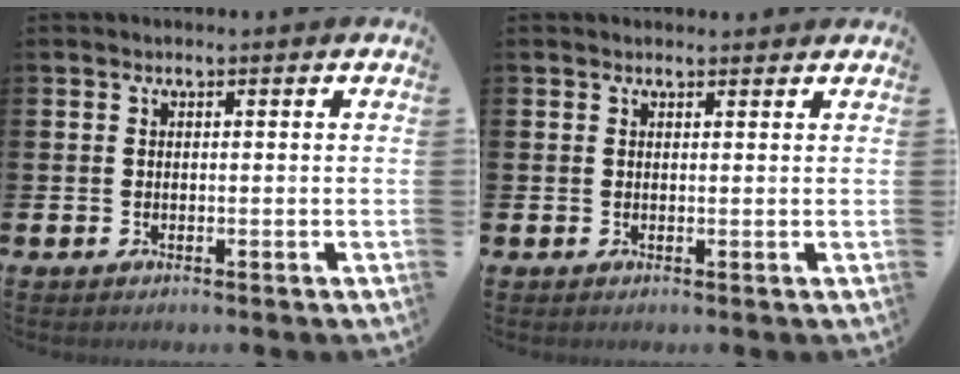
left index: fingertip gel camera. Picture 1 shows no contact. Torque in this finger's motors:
{"motor_torque": [0.70, -1.21, 0.06, -0.04]}